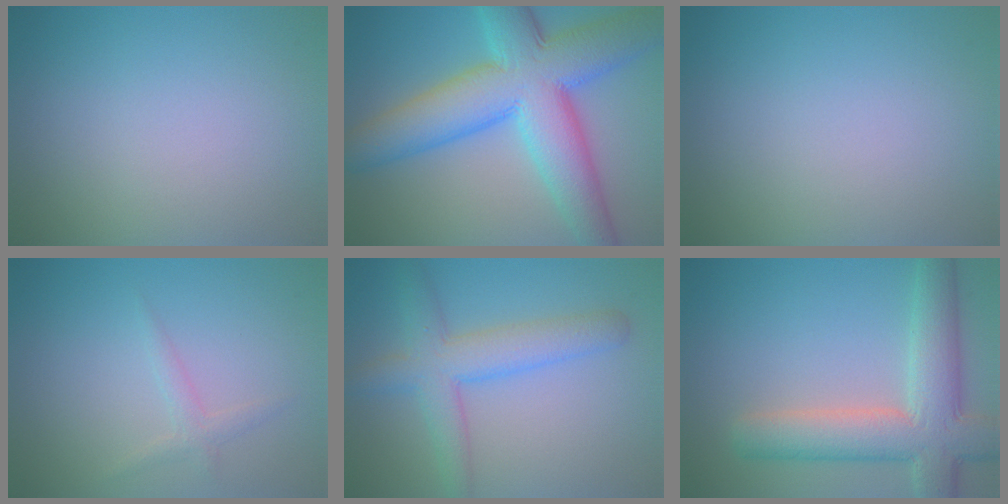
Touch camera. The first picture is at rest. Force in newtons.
{"total": 12.0, "press": 12.0, "slide": 0.4}
{"total": 0.0}
{"total": 1.3, "press": 1.3, "slide": 0.0}
{"total": 5.0, "press": 5.0, "slide": 0.2}
{"total": 8.0, "press": 7.9, "slide": 0.8}